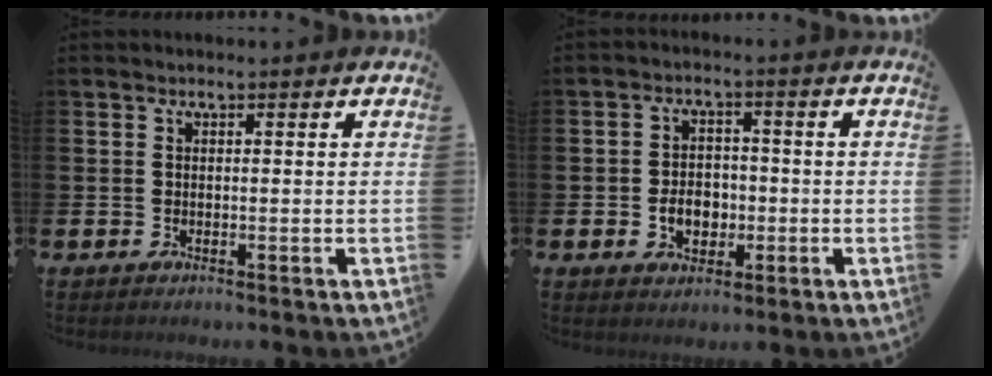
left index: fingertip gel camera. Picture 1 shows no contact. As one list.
[{"total": 4.3, "force": [-1.1, 3.2, 2.6], "torque": [-0.039, -0.001, -0.026]}]